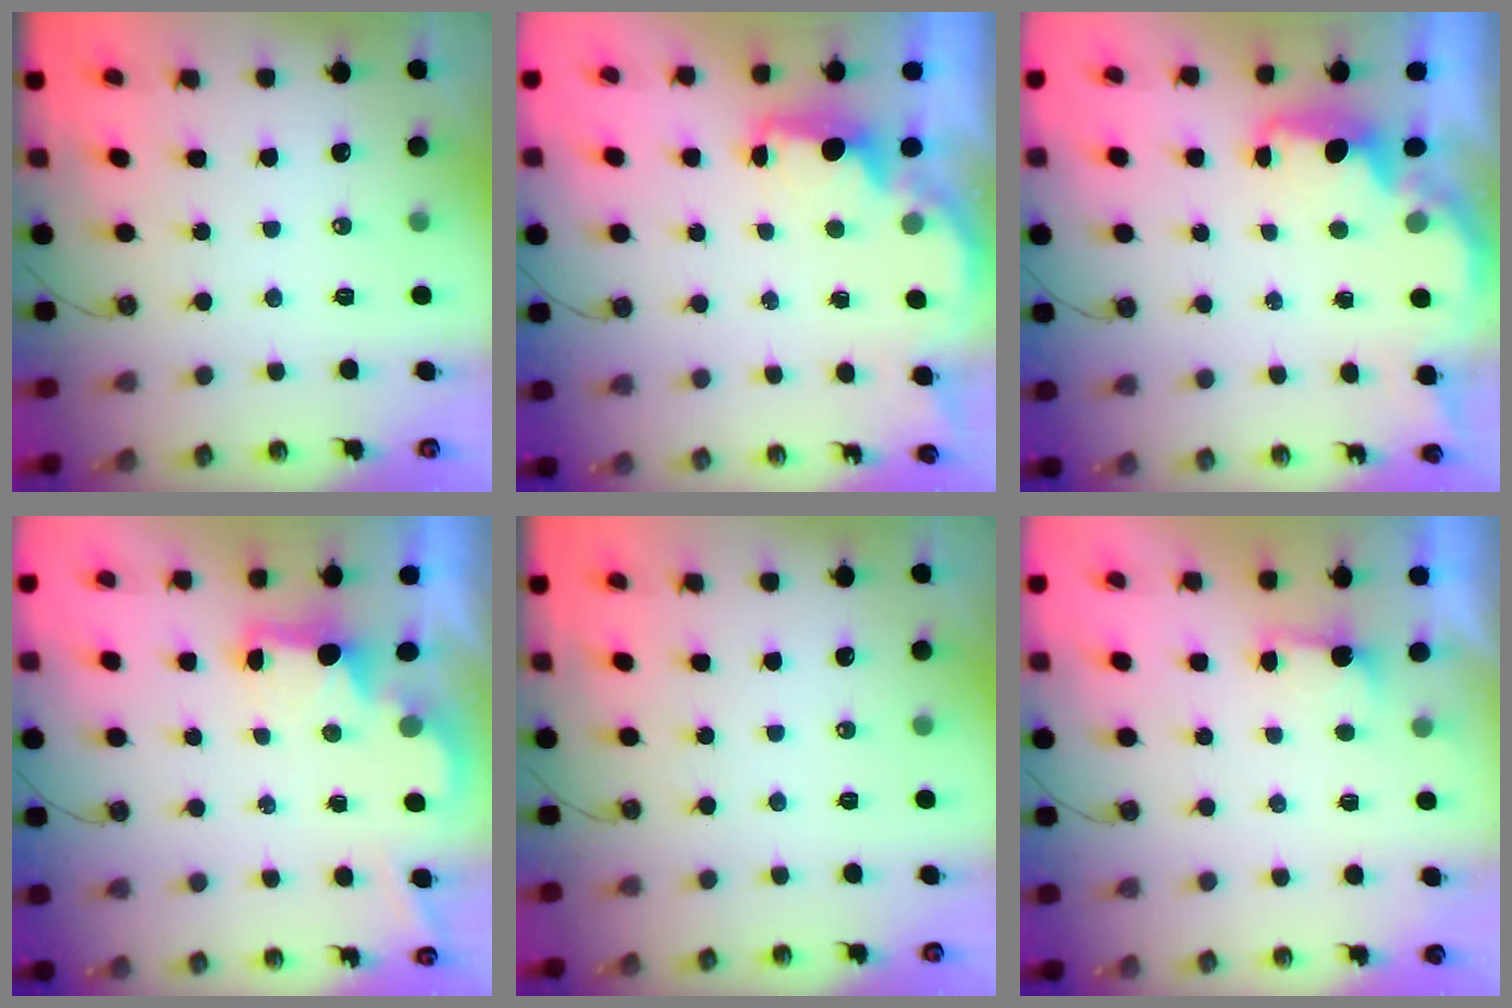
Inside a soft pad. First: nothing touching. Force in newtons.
{"total": 2.2, "press": 2.1, "slide": 0.8}
{"total": 2.2, "press": 2.0, "slide": 0.8}
{"total": 2.0, "press": 1.9, "slide": 0.7}
{"total": 0.0}
{"total": 1.2, "press": 0.9, "slide": 0.8}